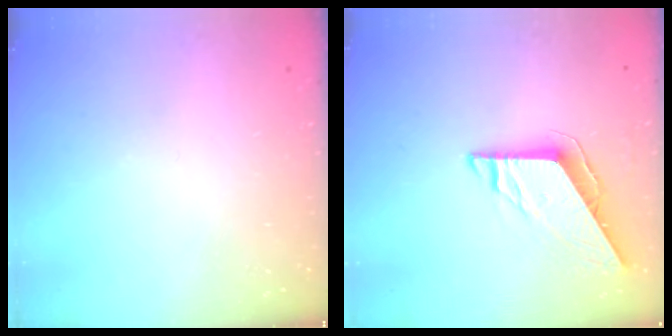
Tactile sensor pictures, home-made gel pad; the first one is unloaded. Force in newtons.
{"total": 7.6, "press": 7.6, "slide": 0.2}